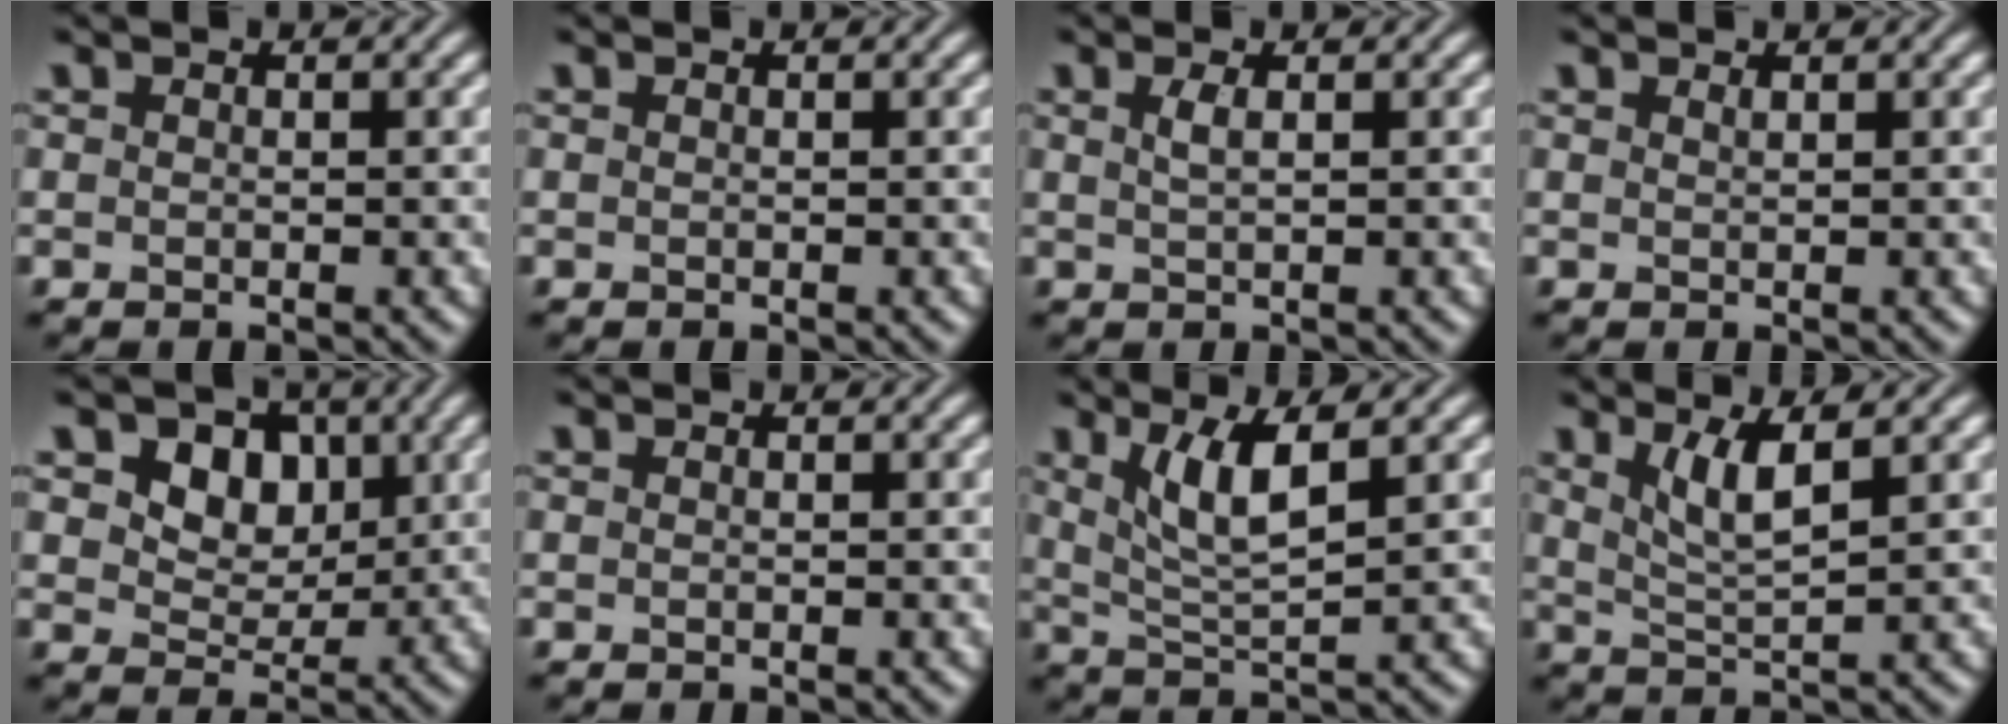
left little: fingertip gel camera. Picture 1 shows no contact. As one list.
[{"total": 0.0}, {"total": 1.5, "force": [0.5, 0.4, 1.3], "torque": [-0.025, 0.003, 0.008]}, {"total": 0.6, "force": [0.4, 0.1, 0.3], "torque": [-0.002, 0.001, 0.008]}, {"total": 5.1, "force": [1.9, 3.7, 2.9], "torque": [-0.056, -0.013, 0.030]}, {"total": 0.0}, {"total": 4.7, "force": [1.8, 1.1, 4.2], "torque": [-0.086, -0.006, 0.039]}, {"total": 3.5, "force": [1.6, 0.7, 3.1], "torque": [-0.062, -0.005, 0.036]}]